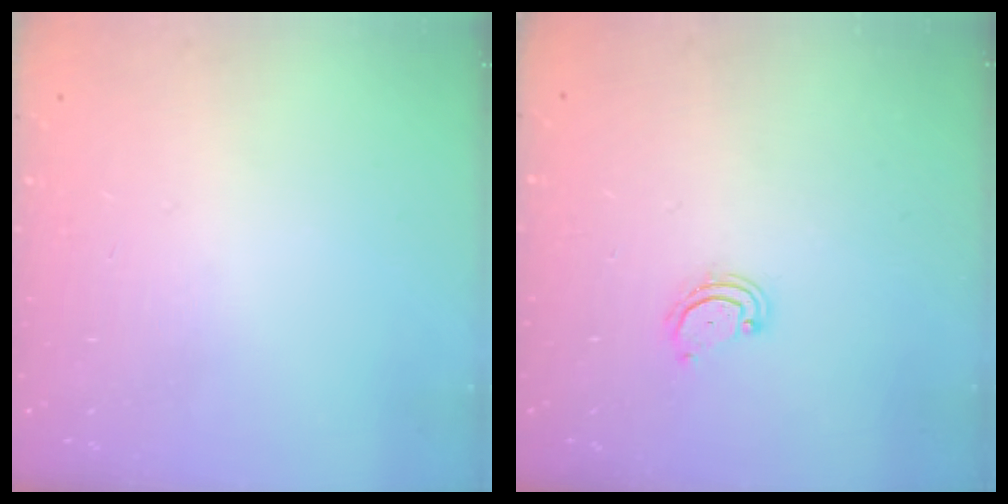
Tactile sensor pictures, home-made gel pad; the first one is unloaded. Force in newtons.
{"total": 3.3, "press": 3.3, "slide": 0.3}